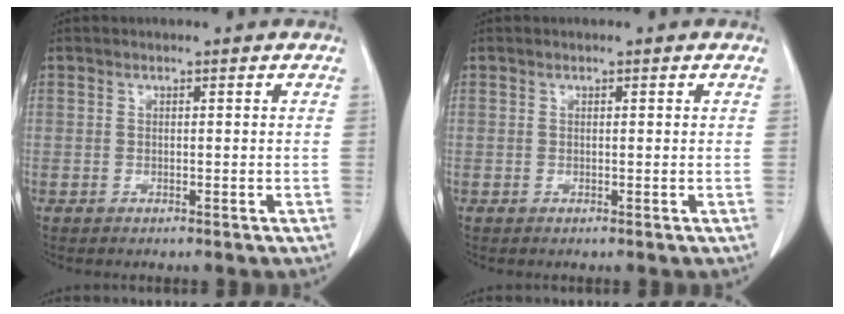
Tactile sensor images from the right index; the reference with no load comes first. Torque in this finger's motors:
{"motor_torque": [-0.32, 0.04, -0.03, 0.02]}